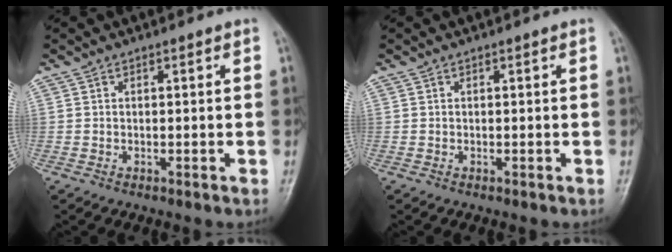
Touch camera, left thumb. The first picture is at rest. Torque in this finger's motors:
{"motor_torque": [0.00, 0.00, -0.34, -0.13, 0.00]}